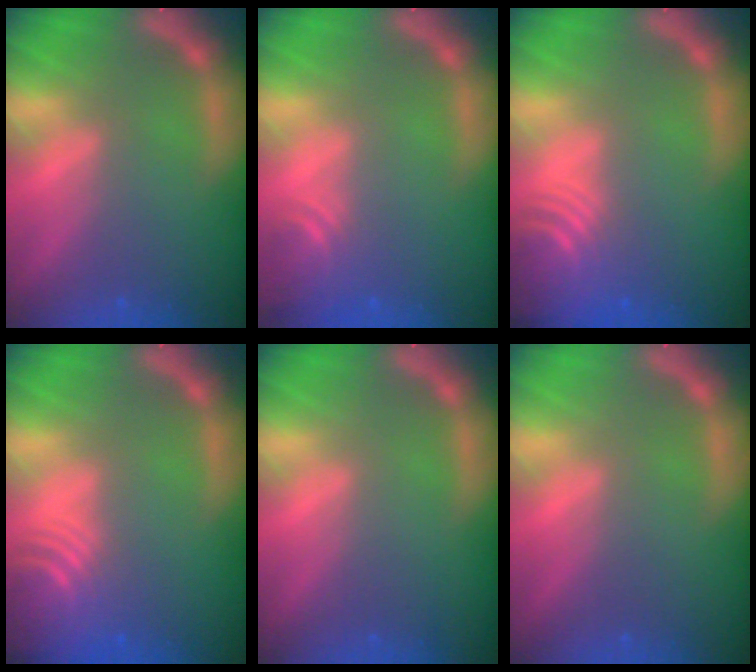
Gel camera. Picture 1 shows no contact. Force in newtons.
{"total": 3.0}
{"total": 7.5}
{"total": 7.5}
{"total": 0.0}
{"total": 0.0}